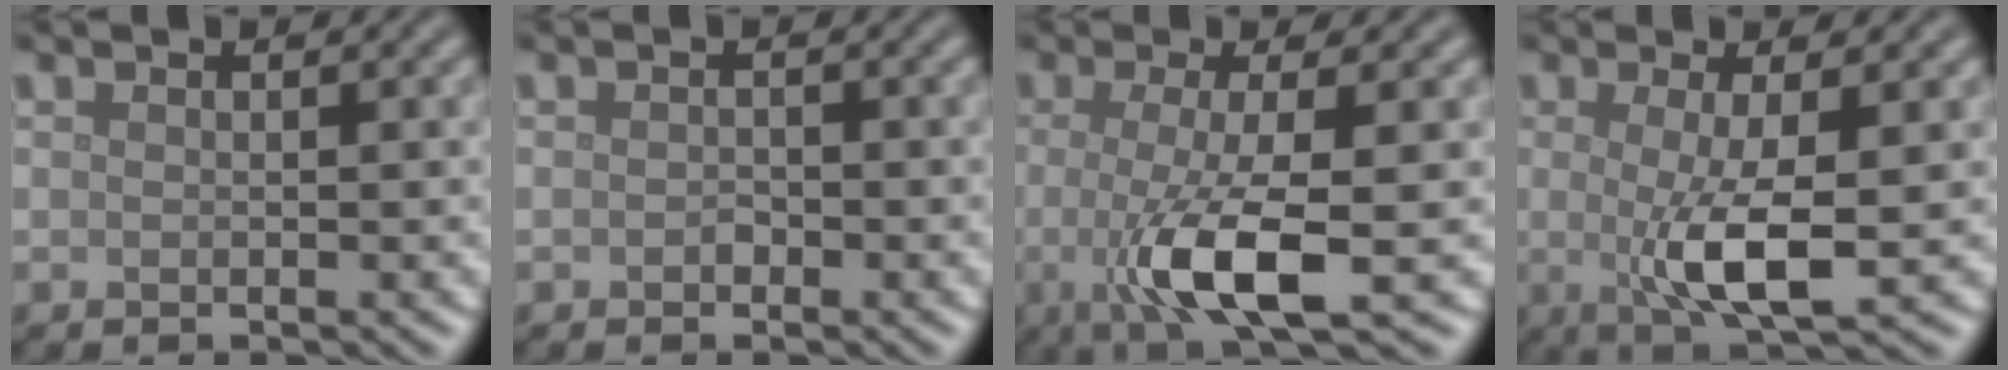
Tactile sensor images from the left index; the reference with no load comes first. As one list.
[{"total": 0.7, "force": [-0.2, 0.5, 0.4], "torque": [-0.006, -0.002, -0.005]}, {"total": 6.6, "force": [-1.0, 1.6, 6.3], "torque": [-0.115, -0.013, -0.023]}, {"total": 5.2, "force": [-0.1, 1.1, 5.0], "torque": [-0.092, -0.006, -0.002]}]